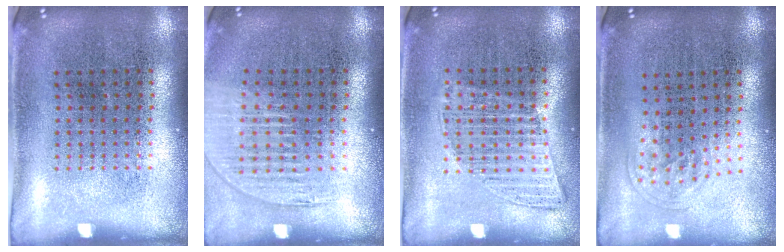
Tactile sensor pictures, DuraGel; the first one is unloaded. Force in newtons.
{"total": 1.2, "press": 1.1, "slide": 0.5}
{"total": 1.0, "press": 1.0, "slide": 0.3}
{"total": 1.0, "press": 0.6, "slide": 0.8}